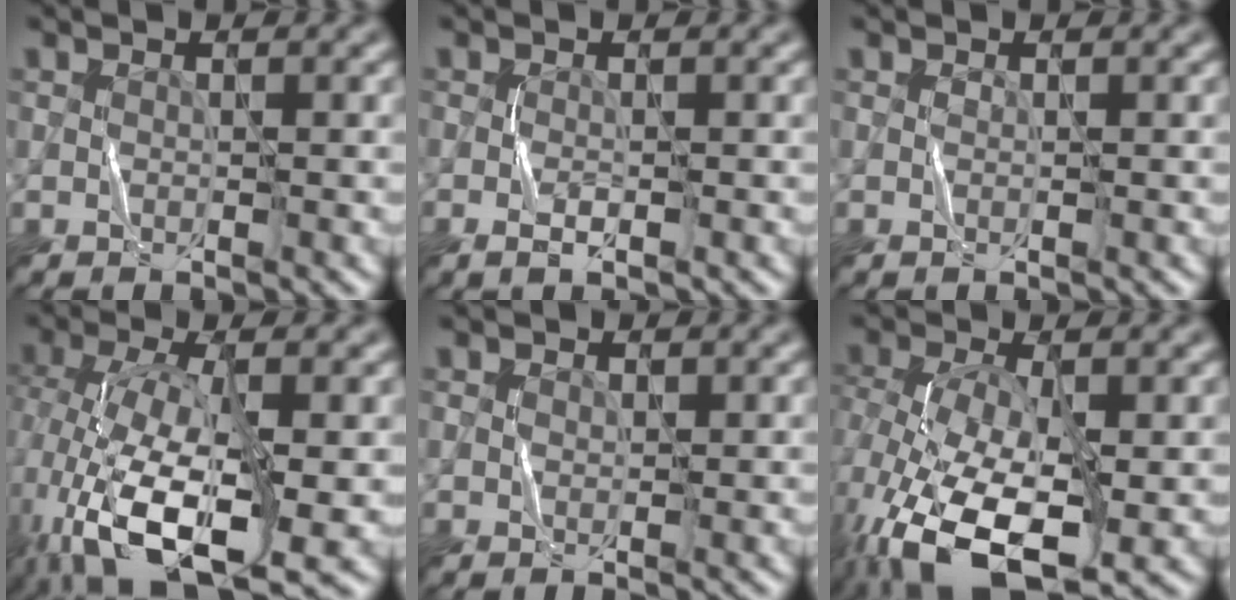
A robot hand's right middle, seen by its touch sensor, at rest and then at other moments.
{"total": 1.2, "force": [-0.5, 0.4, 1.0], "torque": [-0.021, 0.001, -0.011]}
{"total": 0.0}
{"total": 13.1, "force": [-3.9, 5.4, 11.2], "torque": [-0.231, -0.009, -0.066]}
{"total": 0.7, "force": [0.2, 0.7, 0.2], "torque": [-0.002, 0.002, 0.004]}
{"total": 12.7, "force": [-4.3, 6.1, 10.2], "torque": [-0.211, -0.021, -0.072]}